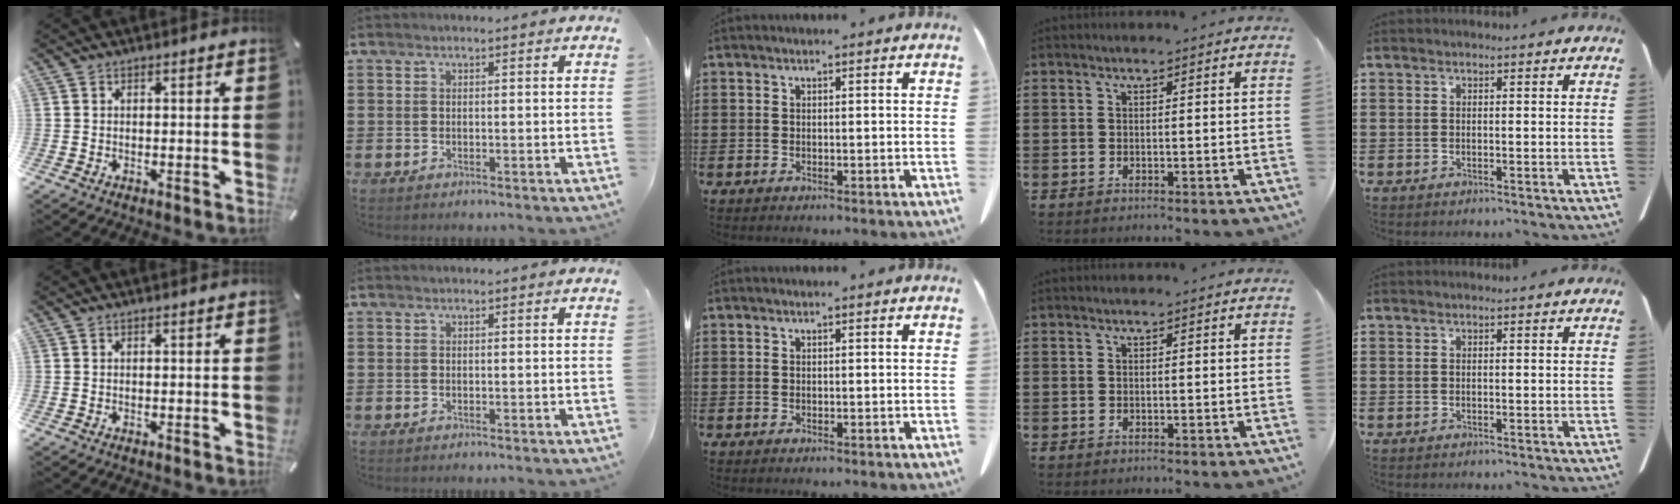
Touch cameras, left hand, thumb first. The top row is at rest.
{}